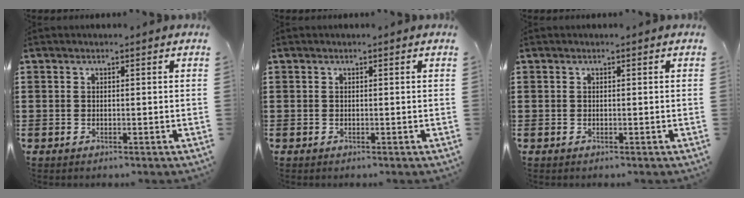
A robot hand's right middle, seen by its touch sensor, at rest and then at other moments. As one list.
[{"total": 0.0}, {"total": 0.0}]